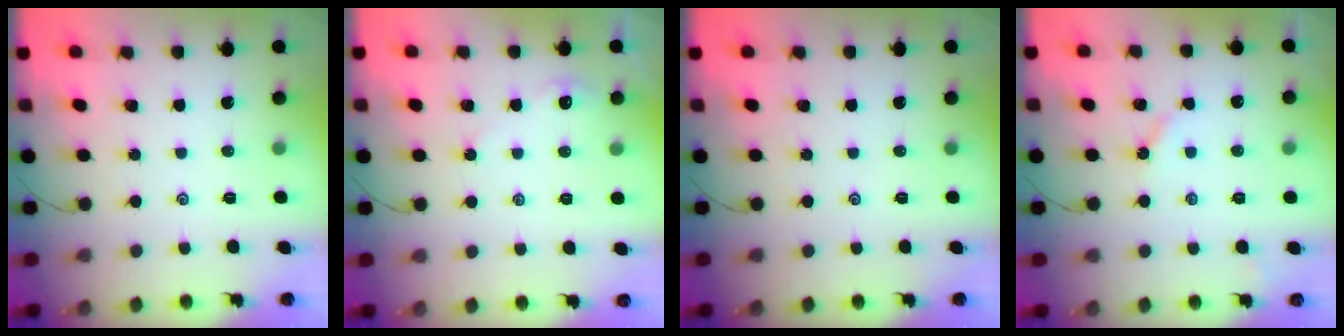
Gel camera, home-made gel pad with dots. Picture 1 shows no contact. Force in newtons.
{"total": 2.6, "press": 2.5, "slide": 0.5}
{"total": 0.0}
{"total": 2.8, "press": 2.7, "slide": 0.3}